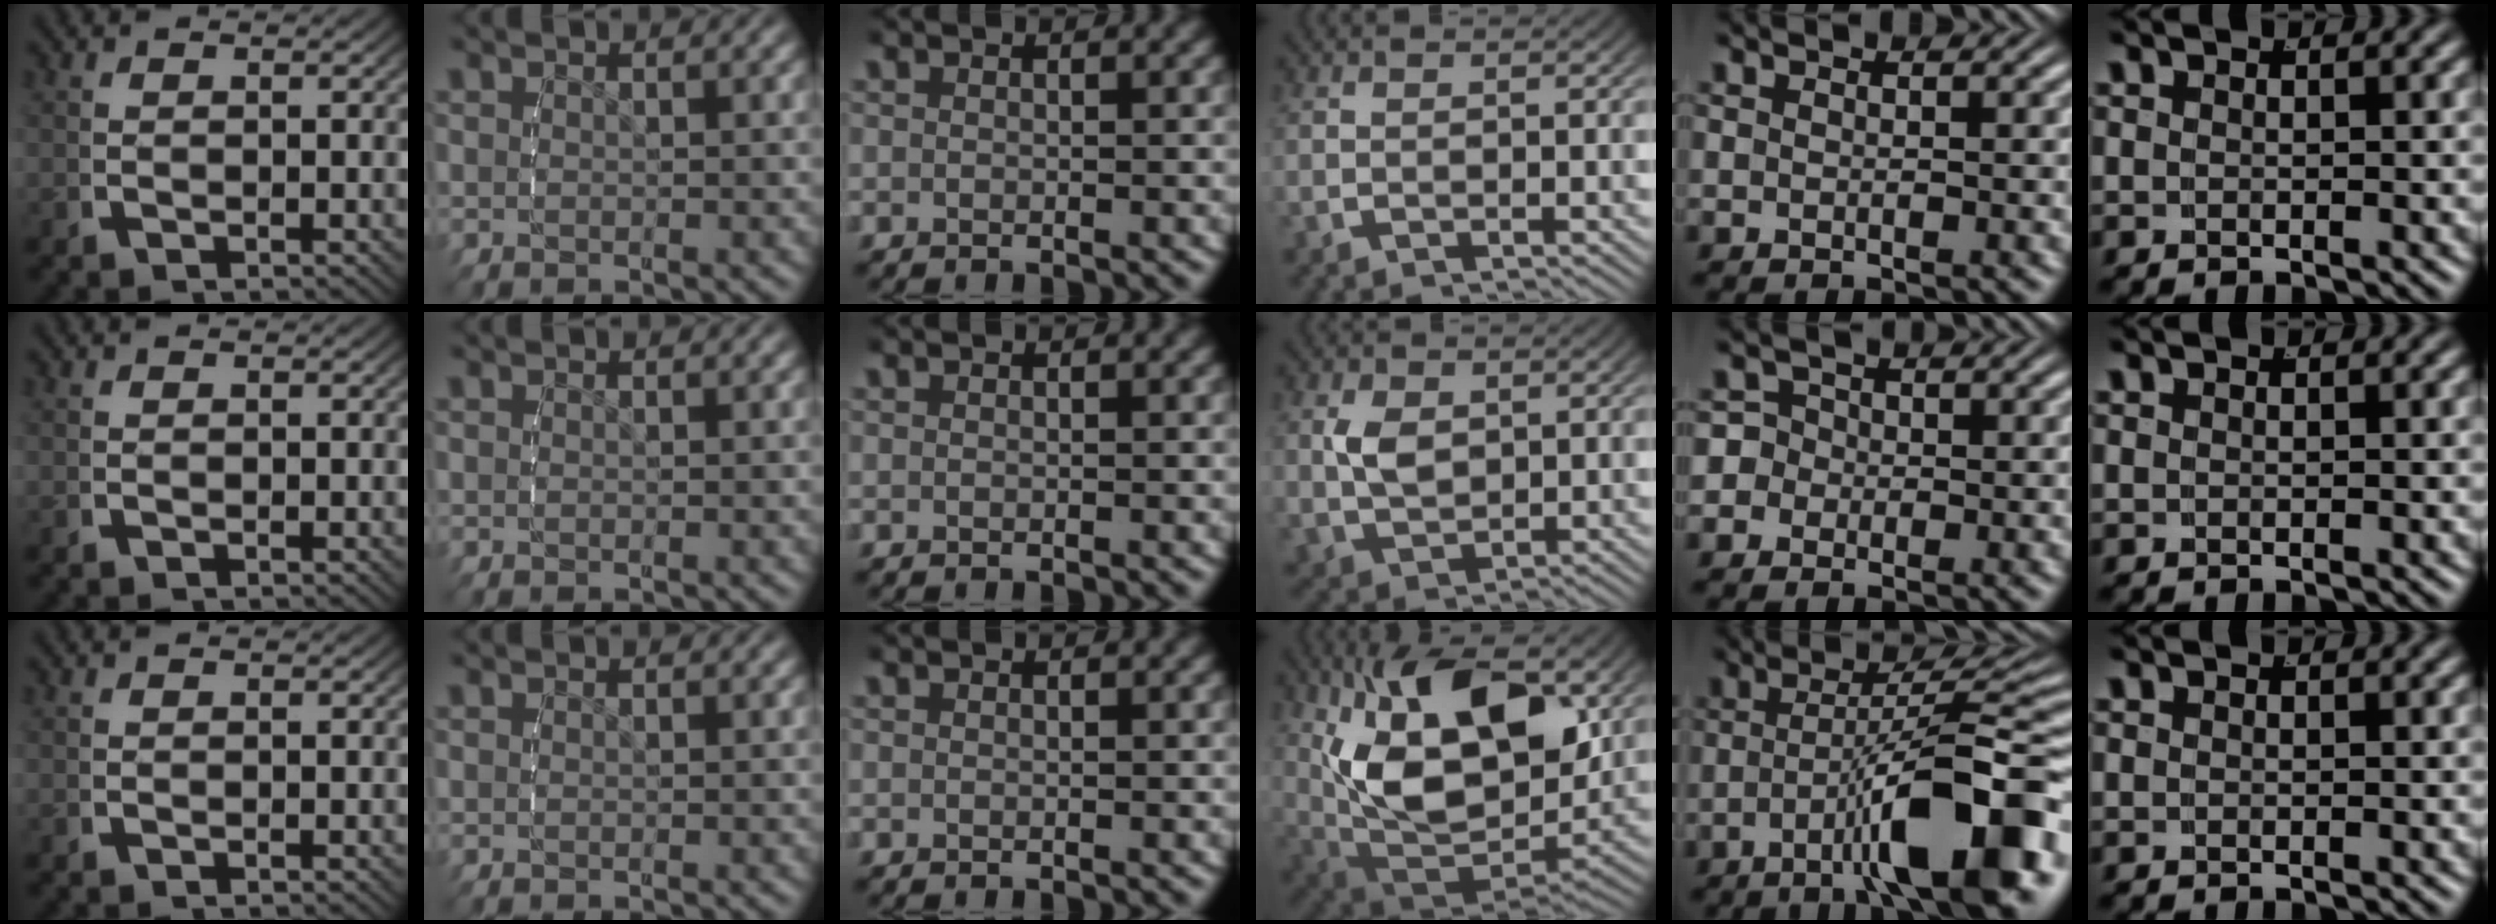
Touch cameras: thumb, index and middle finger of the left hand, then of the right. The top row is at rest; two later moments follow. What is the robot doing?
{"motion": "lift_and_place", "object": "bottle cap"}